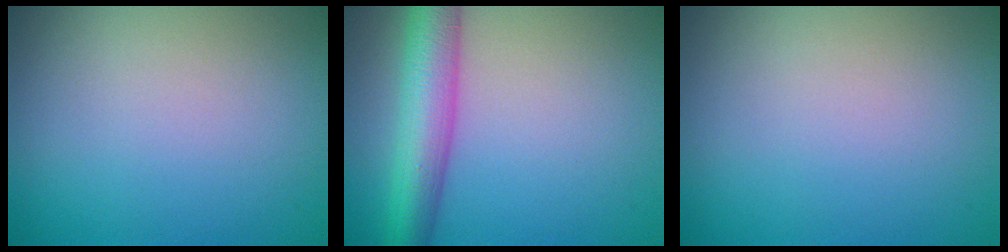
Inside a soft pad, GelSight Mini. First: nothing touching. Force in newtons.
{"total": 6.9, "press": 6.9, "slide": 0.2}
{"total": 0.0}